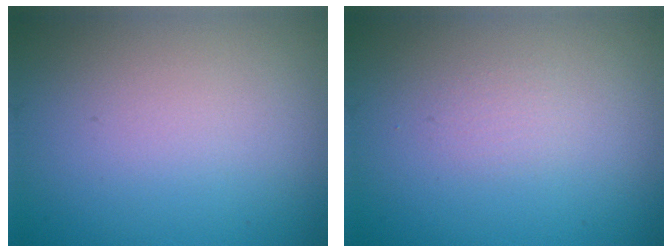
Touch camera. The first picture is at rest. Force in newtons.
{"total": 0.6, "press": 0.6, "slide": 0.0}